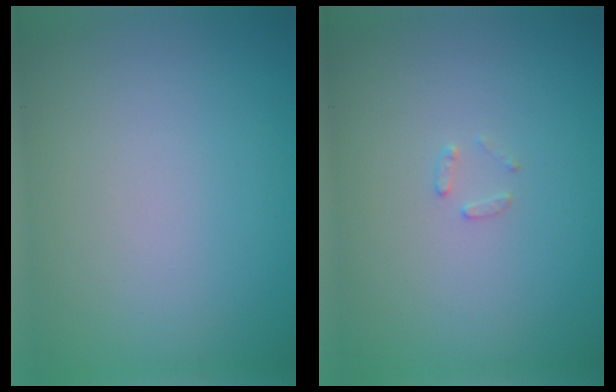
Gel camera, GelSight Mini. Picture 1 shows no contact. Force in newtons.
{"total": 0.9, "press": 0.9, "slide": 0.2}